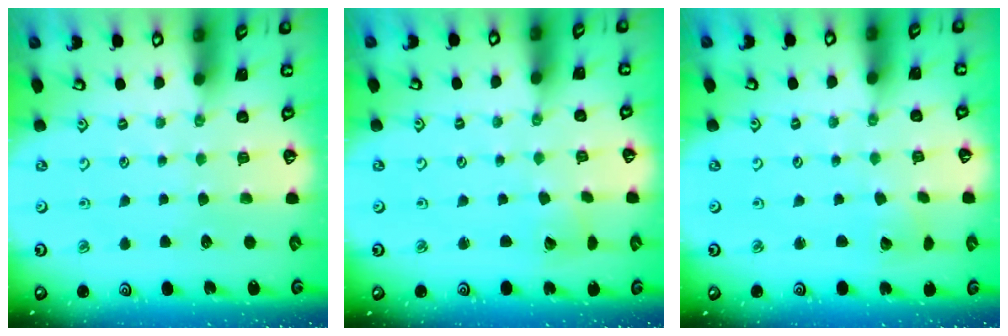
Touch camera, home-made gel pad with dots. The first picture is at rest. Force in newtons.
{"total": 2.3, "press": 2.3, "slide": 0.3}
{"total": 2.4, "press": 2.4, "slide": 0.1}